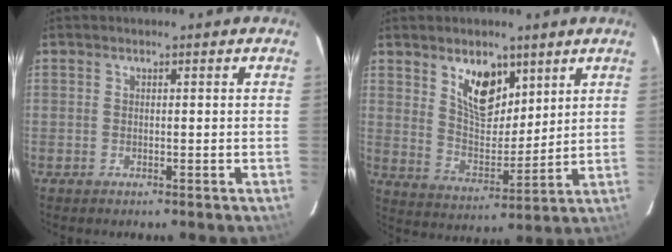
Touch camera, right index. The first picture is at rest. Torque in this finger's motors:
{"motor_torque": [0.52, 0.52, 0.24, 0.10]}